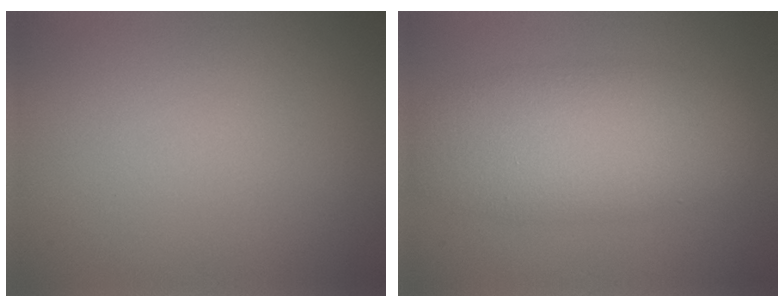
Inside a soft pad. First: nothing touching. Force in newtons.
{"total": 7.2, "press": 7.2, "slide": 0.3}